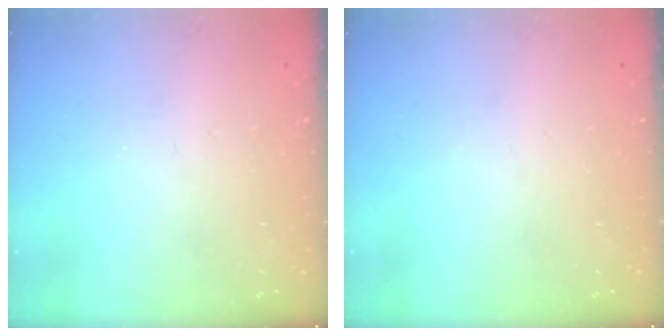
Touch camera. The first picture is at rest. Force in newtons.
{"total": 0.0}